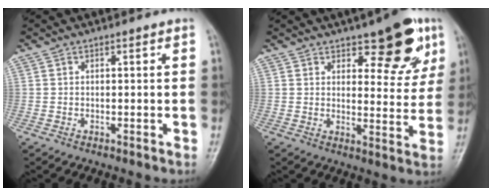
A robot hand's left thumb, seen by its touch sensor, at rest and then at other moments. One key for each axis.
{"total": 10.7, "fx": 6.5, "fy": 4.6, "fz": 7.1, "tx": -0.054, "ty": -0.036, "tz": 0.088}